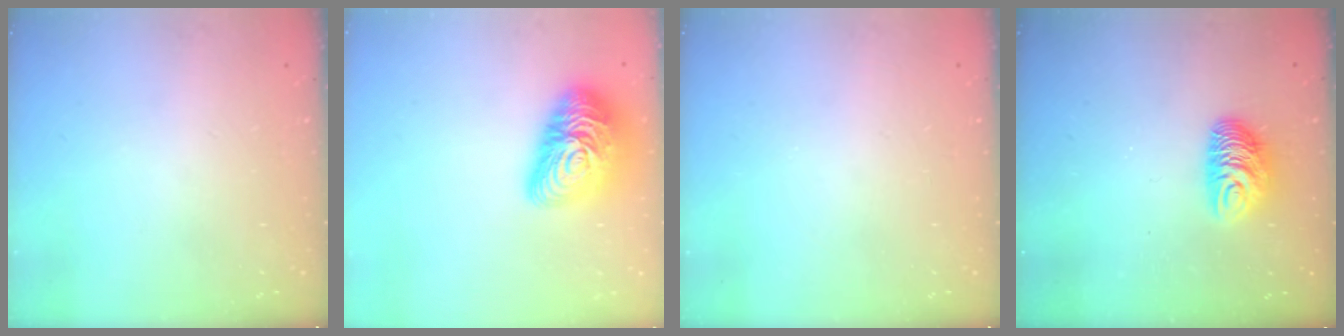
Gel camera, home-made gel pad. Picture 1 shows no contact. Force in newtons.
{"total": 18.6, "press": 18.6, "slide": 1.2}
{"total": 0.0}
{"total": 9.0, "press": 9.0, "slide": 0.5}